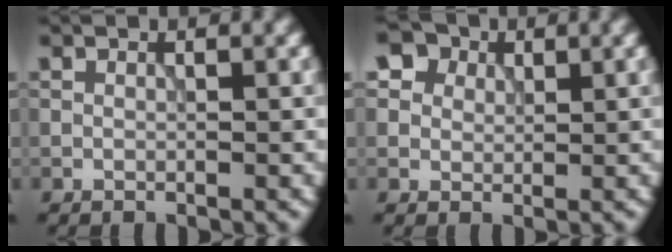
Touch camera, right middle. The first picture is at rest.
{"total": 6.4, "force": [3.9, 4.4, 2.5], "torque": [-0.062, 0.004, 0.058]}